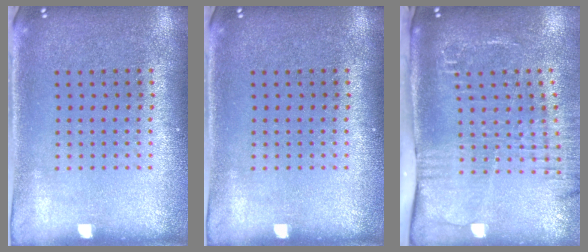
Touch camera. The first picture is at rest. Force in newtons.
{"total": 0.0}
{"total": 2.7, "press": 2.1, "slide": 1.6}